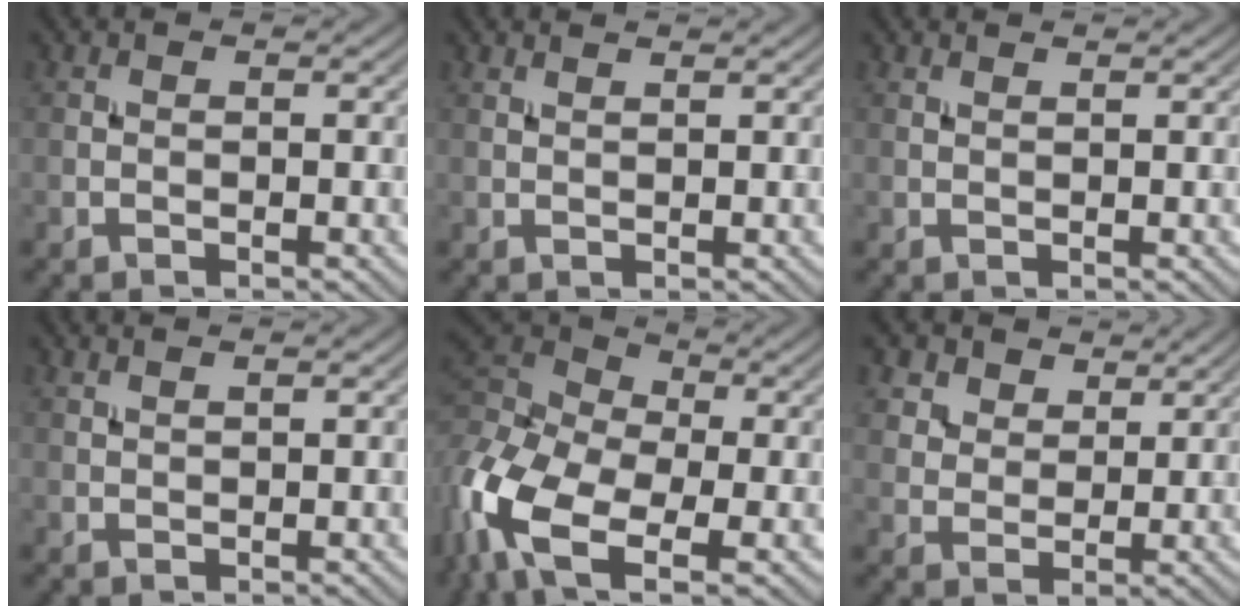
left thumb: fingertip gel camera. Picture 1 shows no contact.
{"total": 1.3, "force": [1.2, 0.1, 0.5], "torque": [-0.012, -0.002, 0.021]}
{"total": 0.9, "force": [0.8, 0.0, 0.3], "torque": [-0.009, 0.001, 0.014]}
{"total": 1.3, "force": [1.1, 0.1, 0.7], "torque": [-0.014, 0.001, 0.017]}
{"total": 14.5, "force": [-3.7, 8.7, 10.9], "torque": [-0.274, -0.002, -0.086]}
{"total": 6.3, "force": [4.4, 3.8, 2.3], "torque": [-0.068, -0.021, 0.098]}